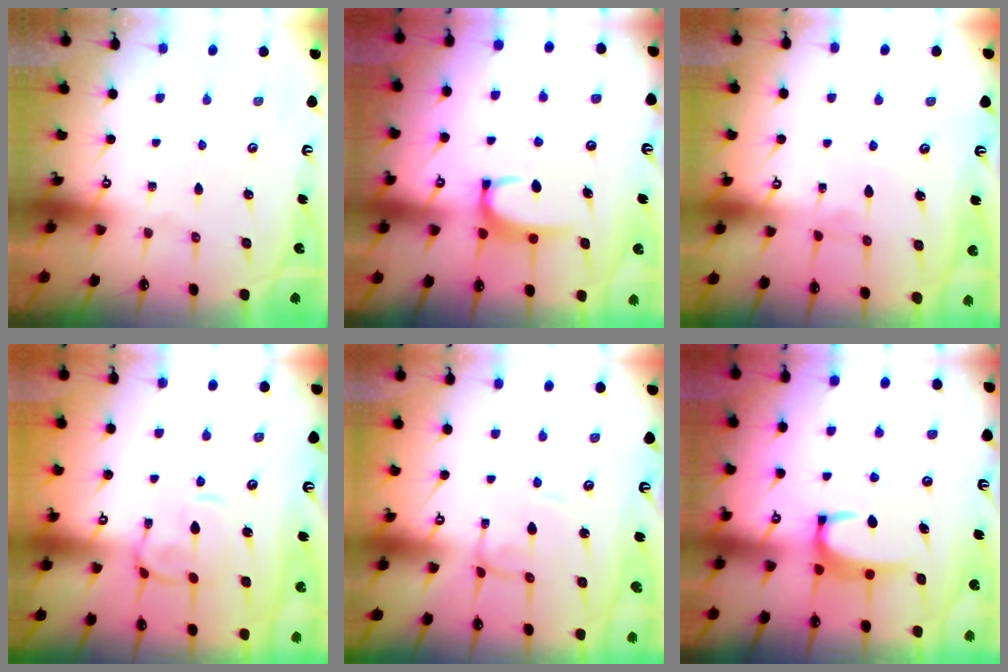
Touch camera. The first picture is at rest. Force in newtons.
{"total": 3.4, "press": 3.4, "slide": 0.4}
{"total": 1.8, "press": 1.8, "slide": 0.2}
{"total": 2.1, "press": 2.0, "slide": 0.7}
{"total": 2.1, "press": 2.1, "slide": 0.1}
{"total": 3.6, "press": 3.6, "slide": 0.5}